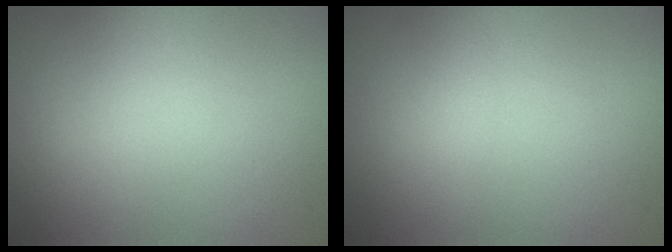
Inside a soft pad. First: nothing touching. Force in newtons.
{"total": 0.6, "press": 0.6, "slide": 0.0}